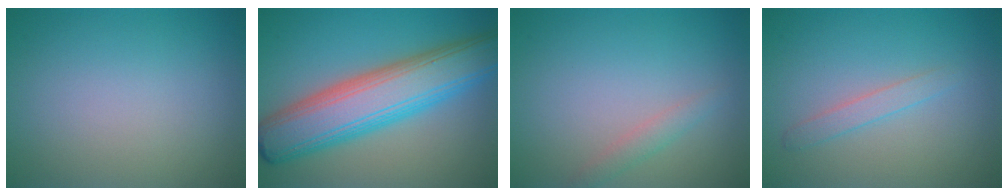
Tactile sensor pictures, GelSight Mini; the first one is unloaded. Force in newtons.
{"total": 9.9, "press": 9.9, "slide": 0.3}
{"total": 1.3, "press": 1.3, "slide": 0.1}
{"total": 1.4, "press": 1.4, "slide": 0.1}